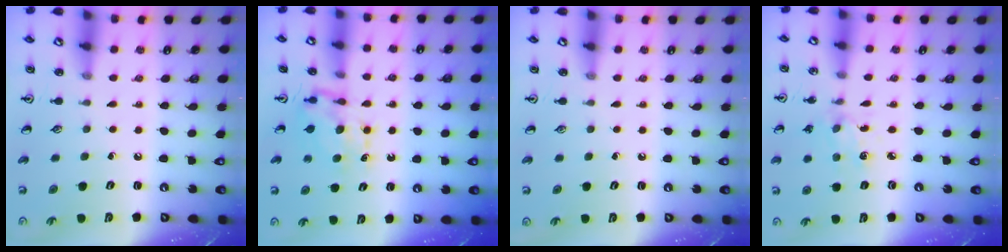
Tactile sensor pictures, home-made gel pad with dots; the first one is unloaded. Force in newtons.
{"total": 6.7, "press": 6.6, "slide": 0.7}
{"total": 0.0}
{"total": 2.6, "press": 2.5, "slide": 0.8}